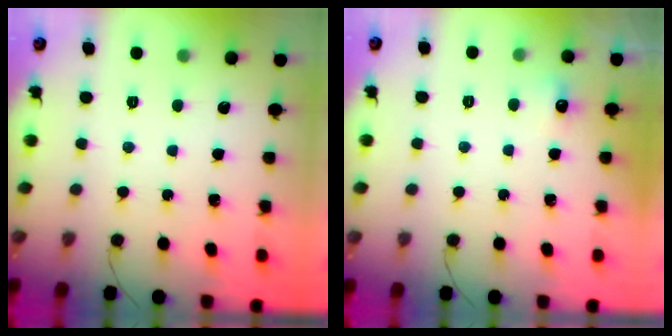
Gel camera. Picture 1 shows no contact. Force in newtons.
{"total": 4.4, "press": 4.1, "slide": 1.4}